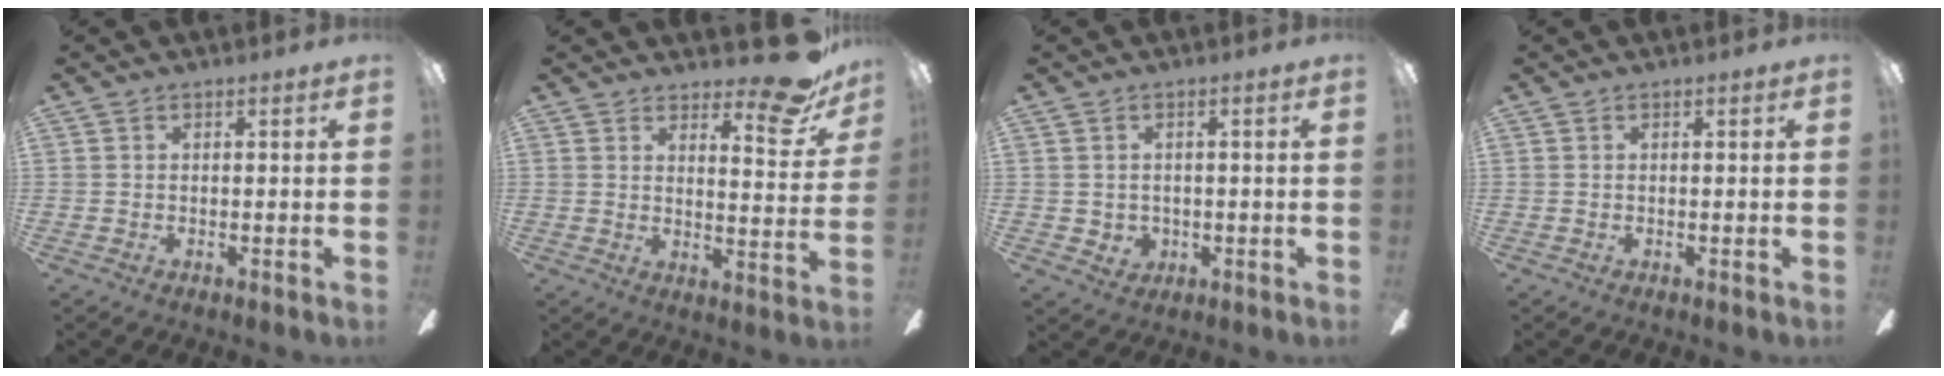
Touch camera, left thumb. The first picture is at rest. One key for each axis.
{"total": 12.2, "fx": 9.2, "fy": 3.6, "fz": 7.2, "tx": -0.083, "ty": -0.066, "tz": 0.153}
{"total": 2.7, "fx": 0.6, "fy": 2.6, "fz": 0.6, "tx": -0.008, "ty": -0.002, "tz": 0.010}
{"total": 0.0}